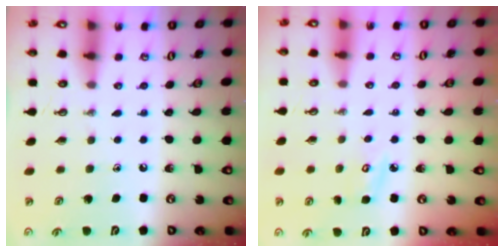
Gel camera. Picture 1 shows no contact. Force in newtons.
{"total": 4.6, "press": 4.6, "slide": 0.4}